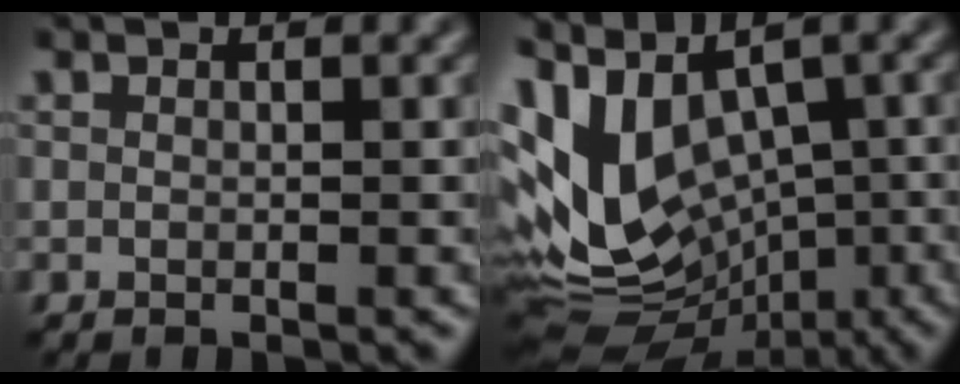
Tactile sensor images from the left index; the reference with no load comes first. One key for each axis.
{"total": 11.4, "fx": -0.3, "fy": 7.1, "fz": 8.9, "tx": -0.180, "ty": -0.001, "tz": 0.010}